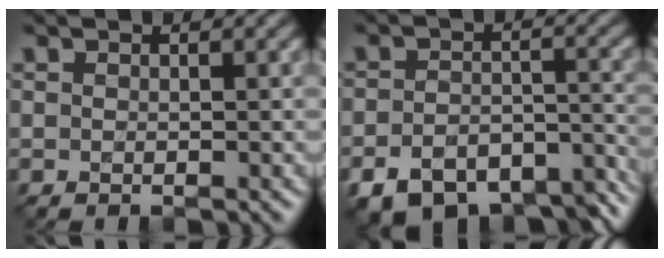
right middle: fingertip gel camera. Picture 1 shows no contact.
{"total": 10.8, "force": [-8.4, 5.2, 4.4], "torque": [-0.077, -0.025, -0.108]}